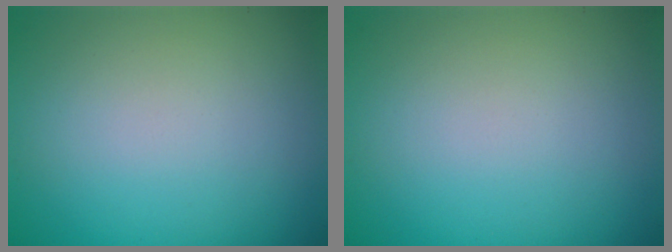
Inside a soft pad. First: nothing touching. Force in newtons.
{"total": 0.0}